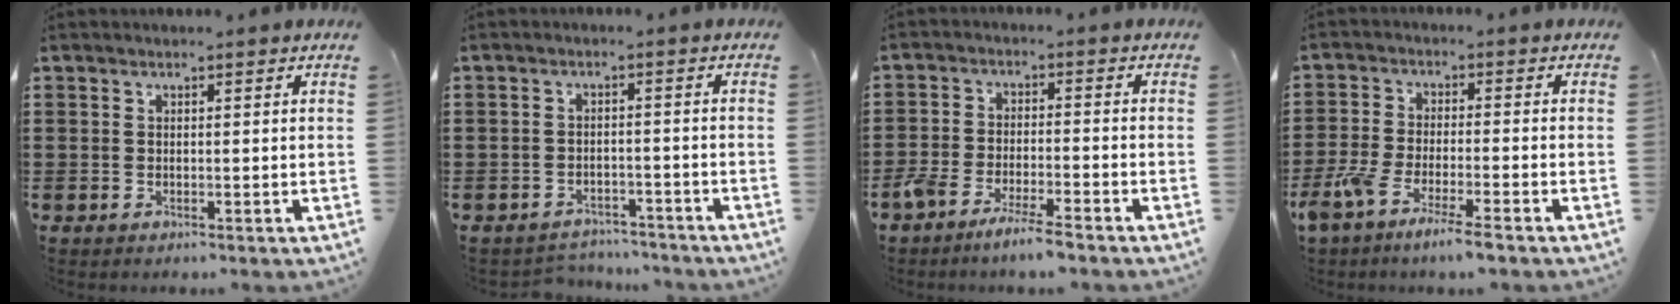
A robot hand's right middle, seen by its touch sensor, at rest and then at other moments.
{"total": 2.7, "force": [-2.6, 0.6, -0.2], "torque": [-0.005, 0.001, -0.058]}
{"total": 4.8, "force": [-4.1, 0.4, 2.4], "torque": [-0.061, -0.008, -0.082]}
{"total": 5.8, "force": [-4.5, 0.3, 3.5], "torque": [-0.079, -0.014, -0.085]}